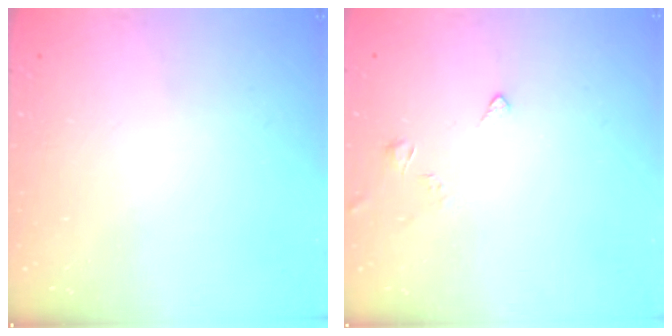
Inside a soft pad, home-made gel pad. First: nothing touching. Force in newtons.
{"total": 2.5, "press": 2.4, "slide": 0.6}